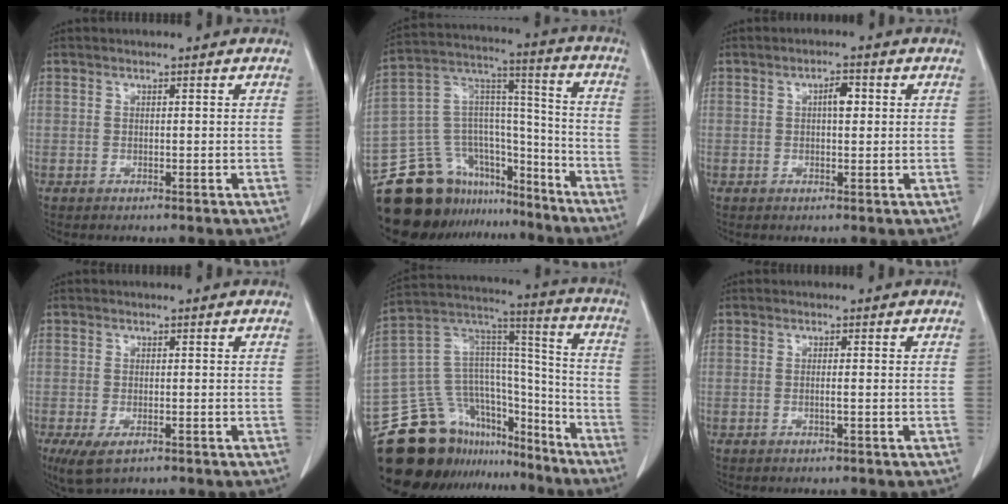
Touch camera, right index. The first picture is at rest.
{"total": 20.8, "force": [-16.6, 10.4, 6.9], "torque": [-0.133, 0.068, -0.272]}
{"total": 2.5, "force": [0.5, 1.0, 2.3], "torque": [-0.037, 0.004, 0.007]}
{"total": 4.3, "force": [-2.3, 1.8, 3.2], "torque": [-0.060, -0.010, -0.035]}
{"total": 27.1, "force": [-21.8, 12.6, 10.0], "torque": [-0.207, 0.037, -0.344]}
{"total": 0.7, "force": [-0.1, -0.1, 0.7], "torque": [-0.014, 0.000, -0.001]}